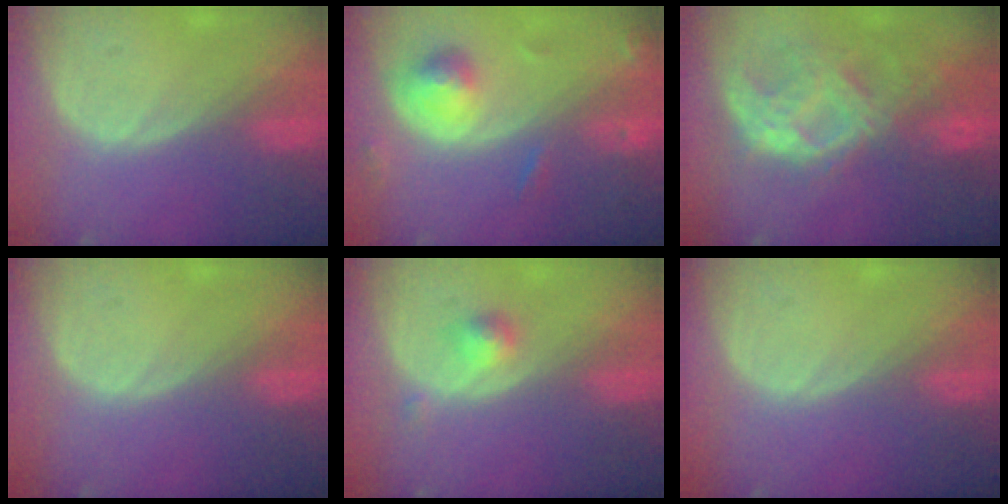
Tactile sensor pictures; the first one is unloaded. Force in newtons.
{"total": 5.2, "press": 4.9, "slide": 1.8}
{"total": 10.1, "press": 9.0, "slide": 4.7}
{"total": 0.0}
{"total": 2.4, "press": 2.1, "slide": 1.1}
{"total": 0.0}